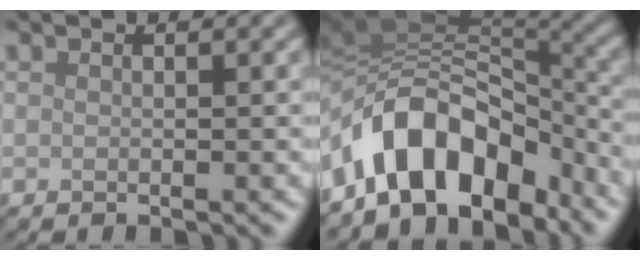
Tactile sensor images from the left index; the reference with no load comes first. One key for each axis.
{"total": 10.2, "fx": -5.2, "fy": 6.1, "fz": 6.3, "tx": -0.088, "ty": 0.022, "tz": -0.090}